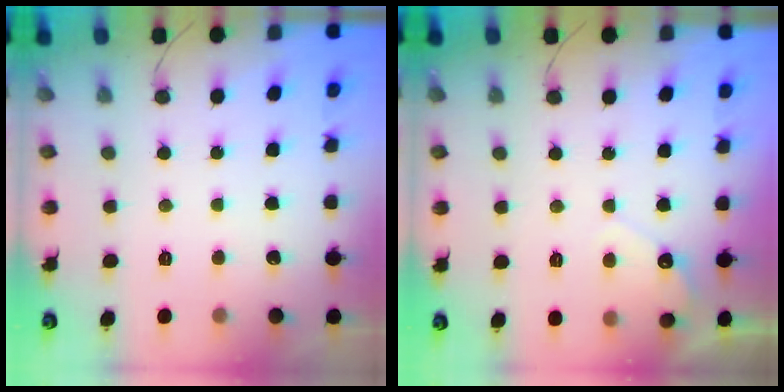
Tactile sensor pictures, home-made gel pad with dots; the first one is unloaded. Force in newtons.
{"total": 3.8, "press": 3.8, "slide": 0.2}